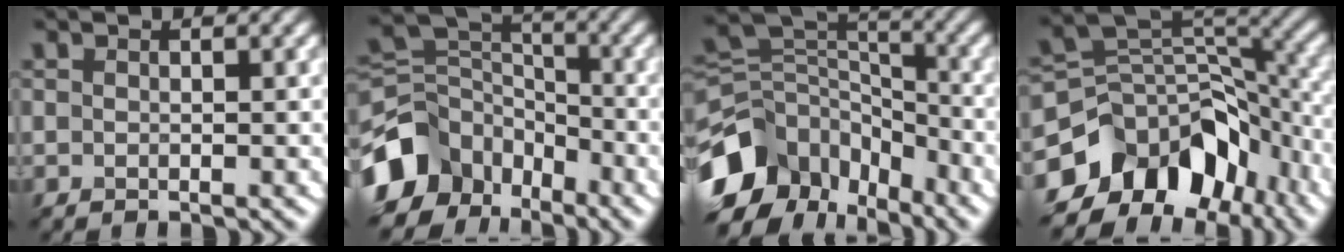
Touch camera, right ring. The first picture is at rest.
{"total": 9.6, "force": [-5.4, 6.8, 4.2], "torque": [-0.080, 0.009, -0.115]}
{"total": 12.0, "force": [-6.2, 8.4, 5.7], "torque": [-0.140, 0.011, -0.112]}
{"total": 10.9, "force": [-5.4, 7.6, 5.7], "torque": [-0.105, 0.015, -0.098]}